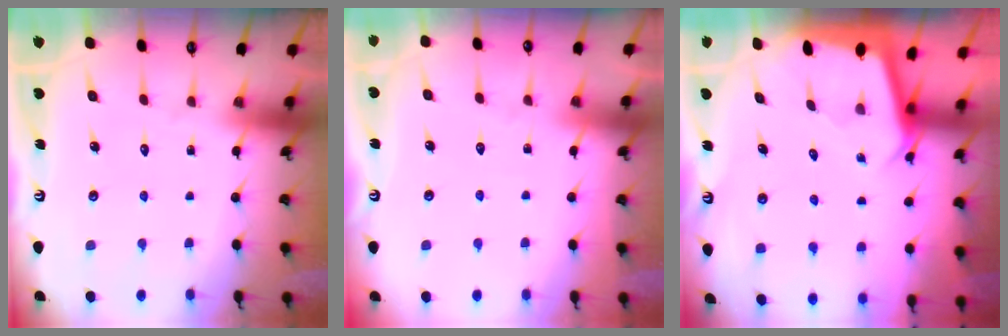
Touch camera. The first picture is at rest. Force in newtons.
{"total": 1.0, "press": 1.0, "slide": 0.2}
{"total": 2.0, "press": 2.0, "slide": 0.0}